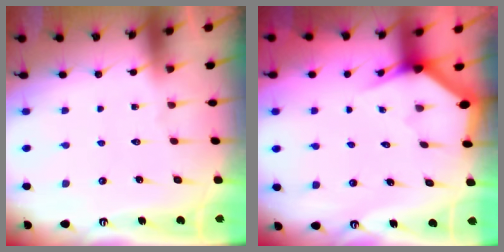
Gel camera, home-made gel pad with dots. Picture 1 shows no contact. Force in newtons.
{"total": 2.6, "press": 2.6, "slide": 0.2}